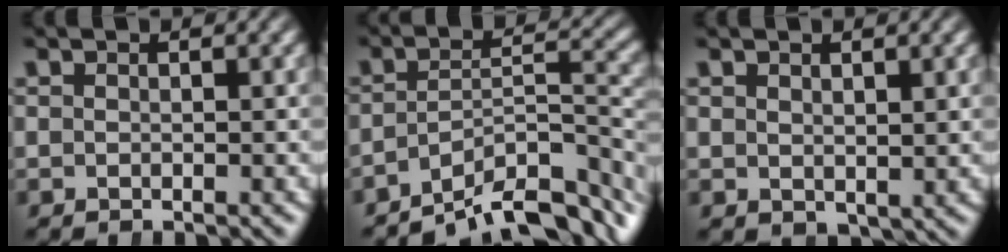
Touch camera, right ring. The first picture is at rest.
{"total": 11.0, "force": [-7.0, 4.7, 6.9], "torque": [-0.081, -0.032, -0.094]}
{"total": 1.2, "force": [0.6, 0.6, 0.7], "torque": [0.001, -0.005, 0.023]}